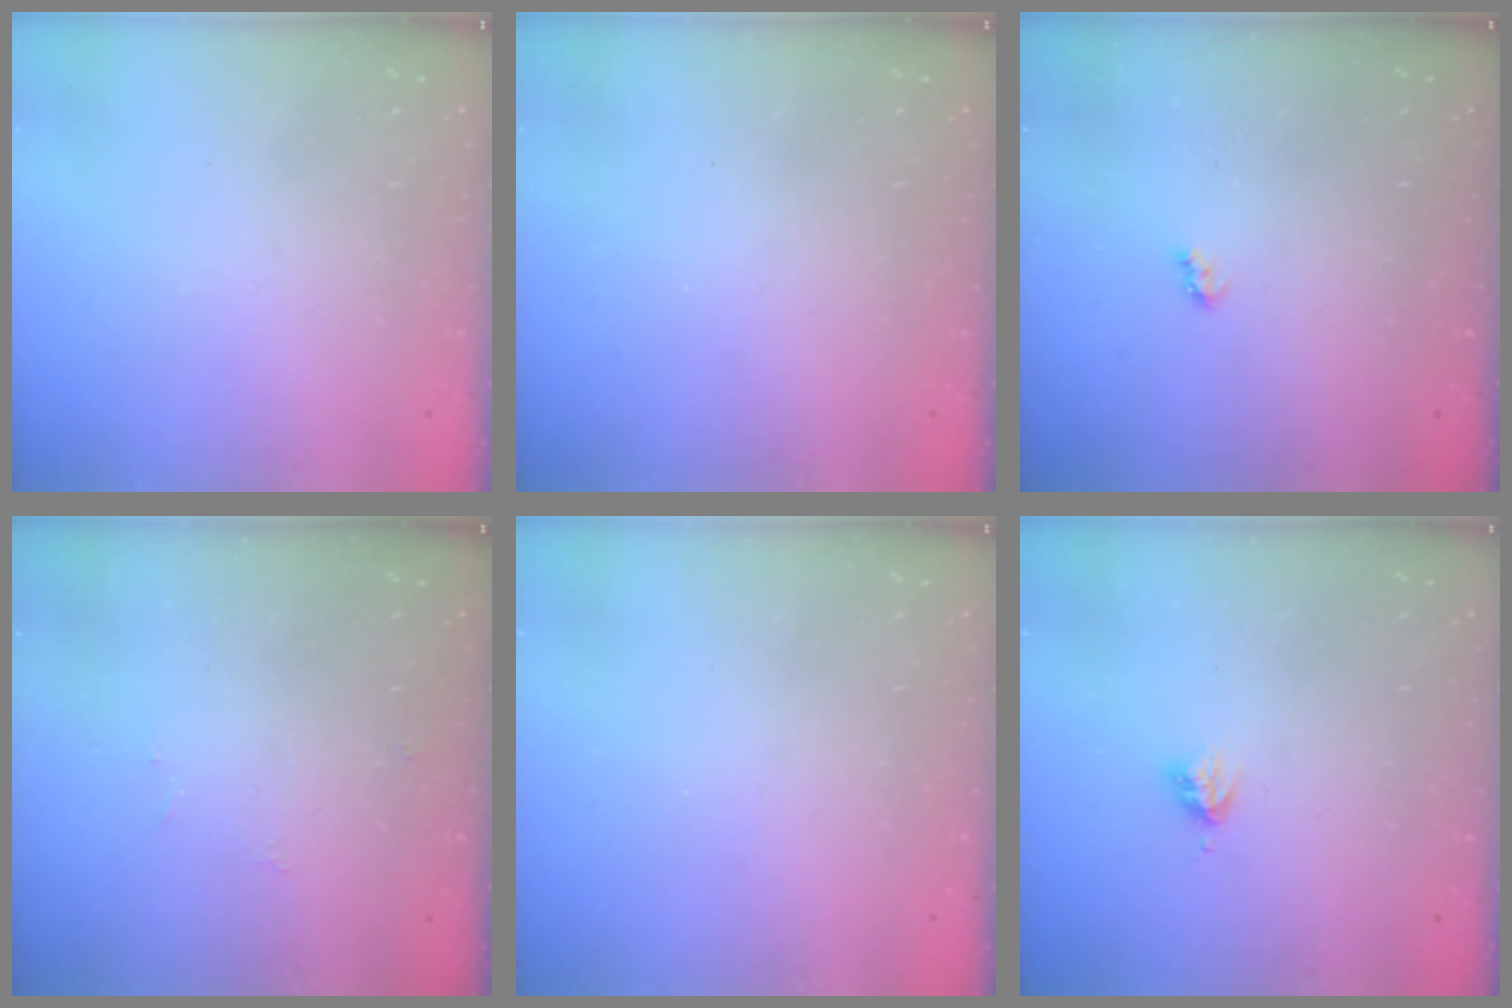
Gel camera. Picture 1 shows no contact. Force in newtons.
{"total": 0.0}
{"total": 2.6, "press": 2.6, "slide": 0.4}
{"total": 2.9, "press": 2.8, "slide": 0.8}
{"total": 0.0}
{"total": 3.0, "press": 3.0, "slide": 0.4}